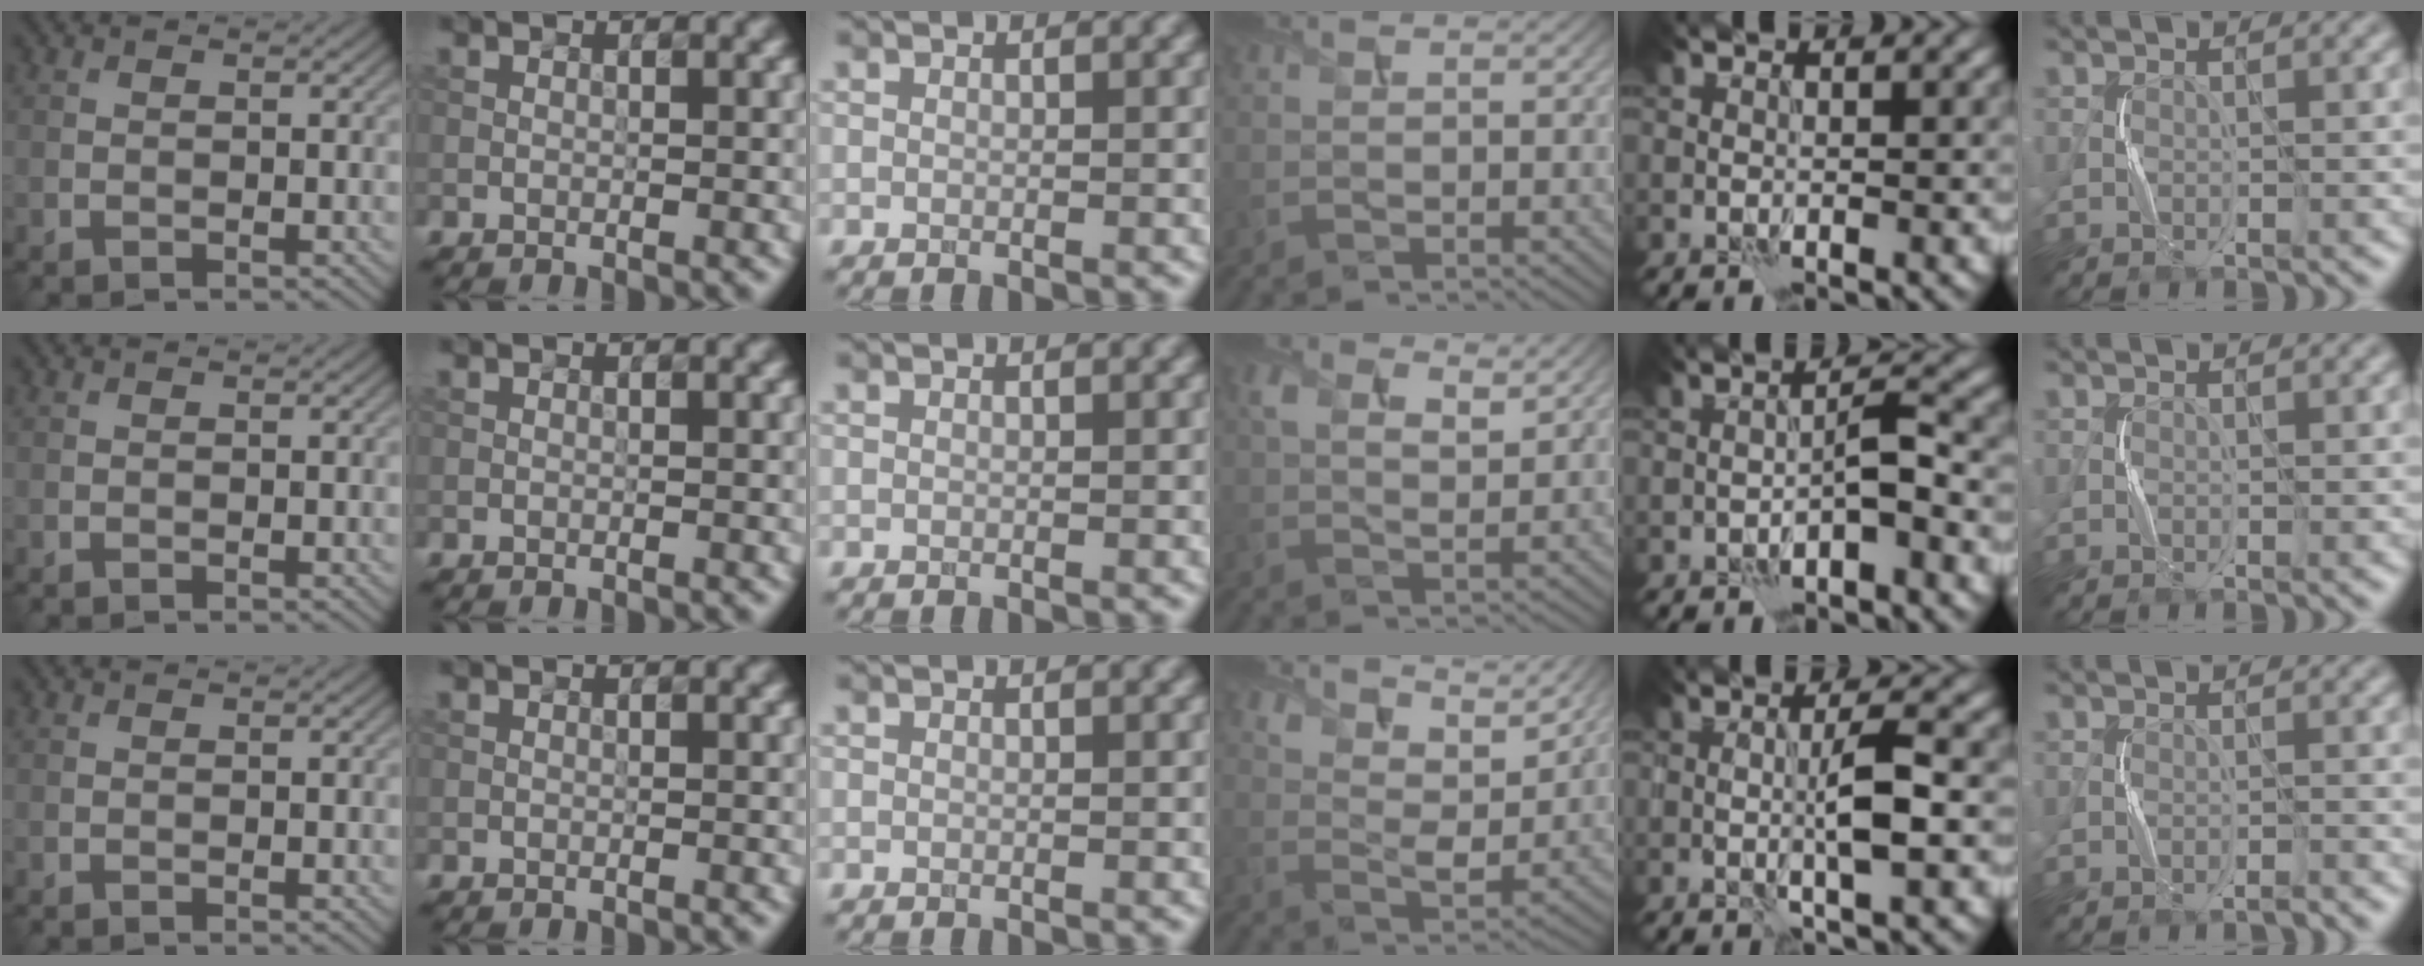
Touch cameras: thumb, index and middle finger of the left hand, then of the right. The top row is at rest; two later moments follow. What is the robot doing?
{"motion": "squeeze", "object": "stress ball aka squeeze ball"}